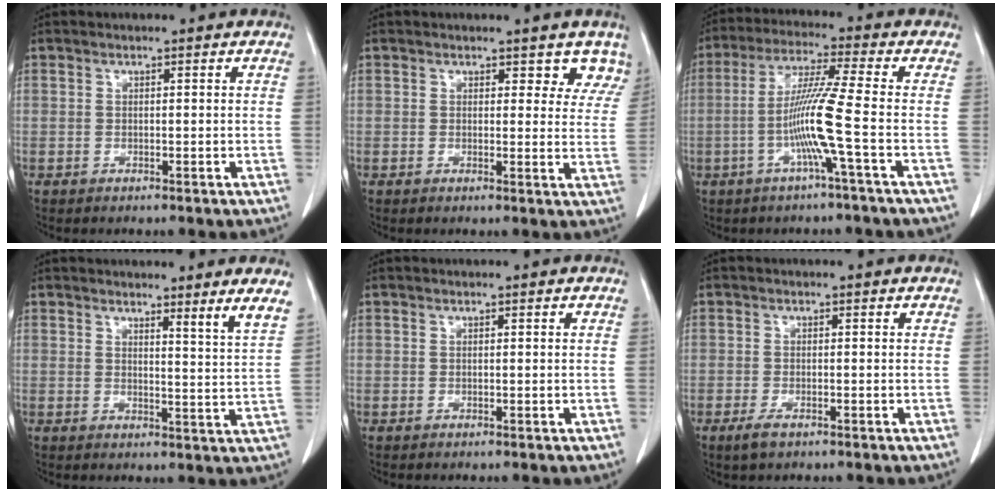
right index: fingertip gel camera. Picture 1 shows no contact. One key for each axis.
{"total": 4.8, "fx": 4.0, "fy": 2.4, "fz": 1.0, "tx": 0.015, "ty": -0.008, "tz": 0.029}
{"total": 9.4, "fx": -2.5, "fy": -1.8, "fz": 8.9, "tx": -0.176, "ty": -0.002, "tz": -0.052}
{"total": 4.0, "fx": 3.3, "fy": -1.0, "fz": 2.1, "tx": -0.036, "ty": -0.037, "tz": 0.034}
{"total": 0.0}
{"total": 2.2, "fx": -1.4, "fy": 0.7, "fz": 1.6, "tx": -0.033, "ty": -0.003, "tz": -0.023}